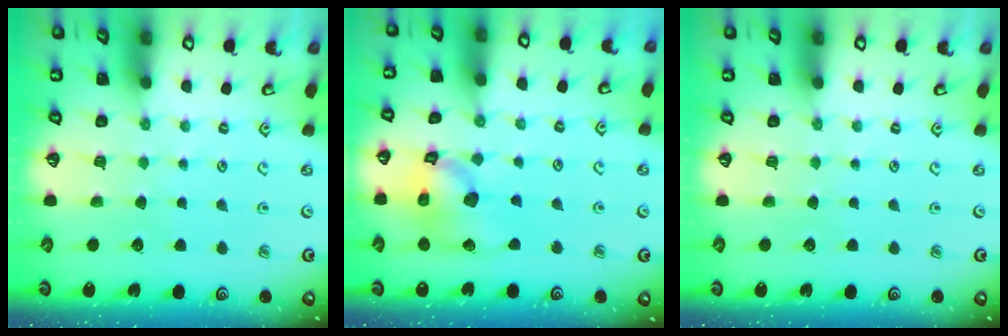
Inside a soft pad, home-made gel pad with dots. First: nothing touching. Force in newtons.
{"total": 17.2, "press": 17.0, "slide": 2.5}
{"total": 0.0}